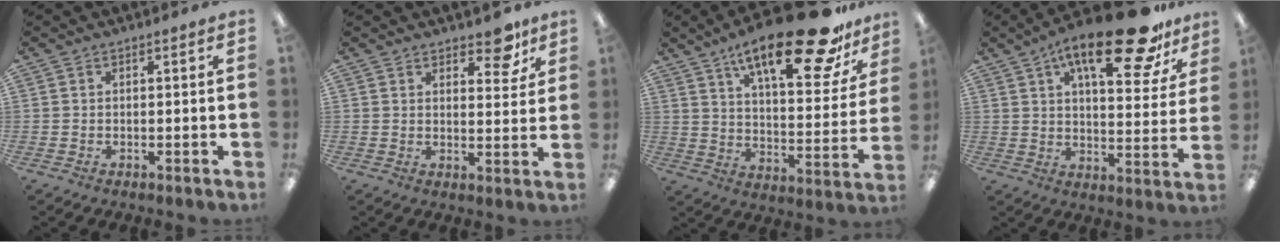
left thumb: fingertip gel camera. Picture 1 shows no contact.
{"total": 6.9, "force": [5.2, 3.1, 3.3], "torque": [-0.022, -0.035, 0.086]}
{"total": 24.2, "force": [16.5, 7.3, 16.1], "torque": [-0.245, -0.101, 0.267]}
{"total": 22.3, "force": [14.0, 7.8, 15.5], "torque": [-0.228, -0.073, 0.223]}